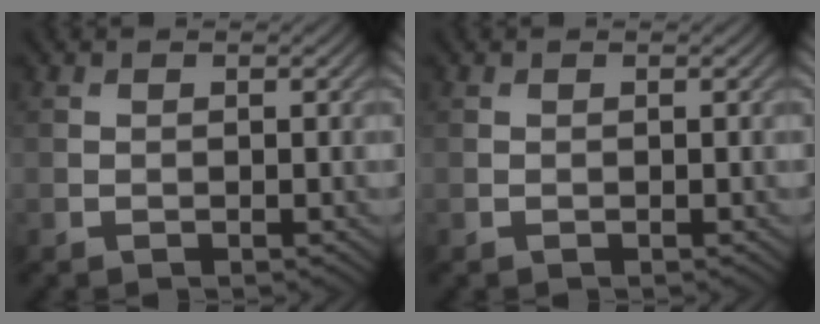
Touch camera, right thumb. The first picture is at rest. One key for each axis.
{"total": 0.0}